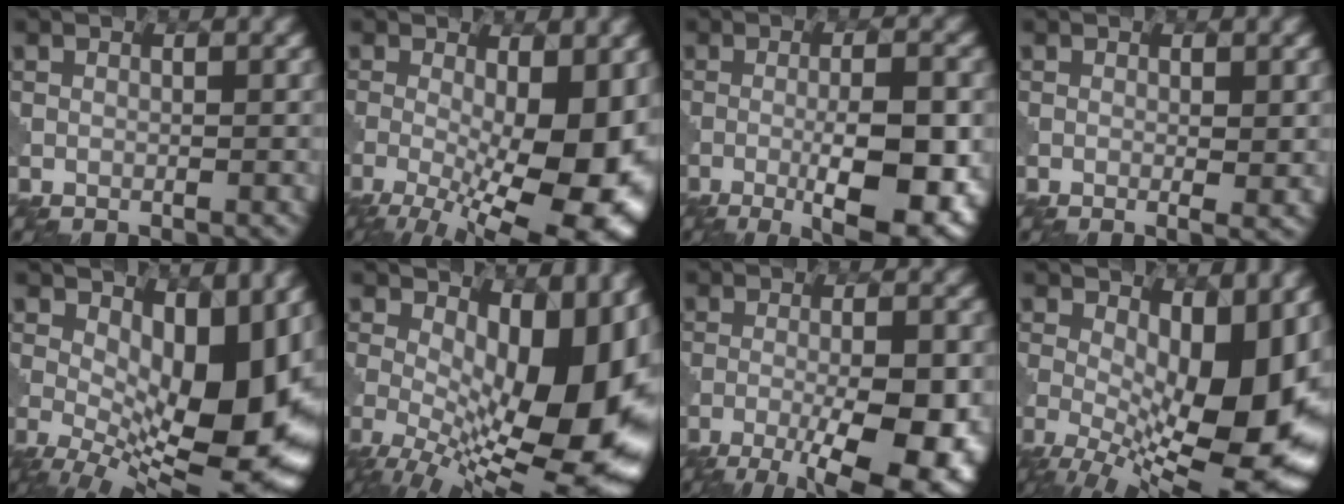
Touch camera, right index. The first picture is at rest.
{"total": 14.9, "force": [-3.2, 6.1, 13.2], "torque": [-0.200, -0.023, -0.034]}
{"total": 9.7, "force": [-2.8, 2.5, 8.9], "torque": [-0.132, -0.005, -0.039]}
{"total": 1.5, "force": [0.0, 0.3, 1.5], "torque": [-0.021, -0.006, -0.003]}
{"total": 13.7, "force": [0.4, 6.0, 12.4], "torque": [-0.169, -0.008, 0.010]}
{"total": 15.8, "force": [-0.1, 7.6, 13.9], "torque": [-0.182, -0.018, 0.015]}
{"total": 12.0, "force": [-5.3, 3.8, 10.1], "torque": [-0.154, -0.011, -0.073]}
{"total": 14.5, "force": [-1.1, 6.3, 13.0], "torque": [-0.190, -0.006, -0.013]}